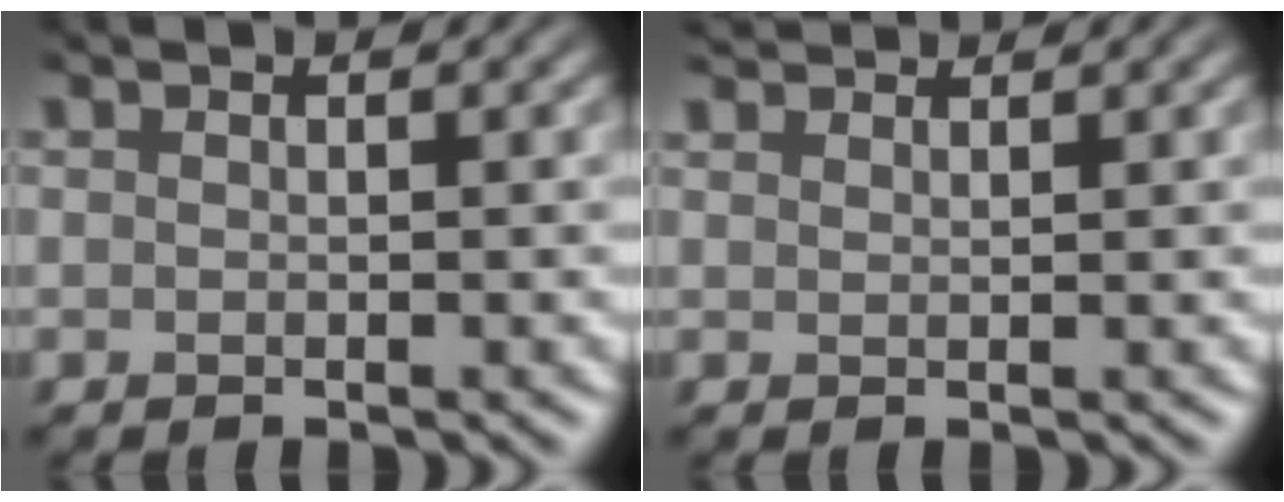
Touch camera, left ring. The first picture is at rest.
{"total": 3.0, "force": [2.8, 0.4, 0.7], "torque": [-0.017, 0.005, 0.040]}